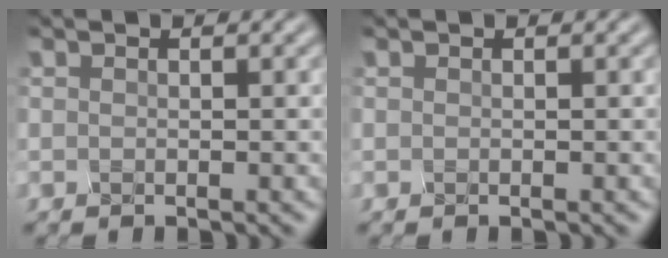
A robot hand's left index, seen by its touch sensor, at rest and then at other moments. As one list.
[{"total": 0.0}]